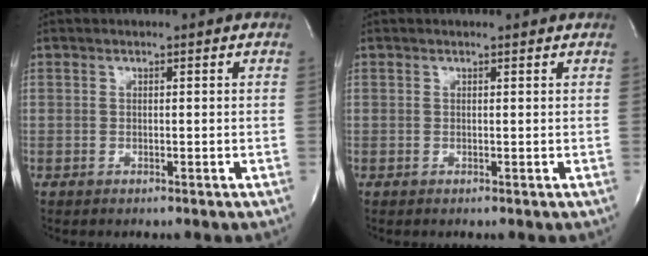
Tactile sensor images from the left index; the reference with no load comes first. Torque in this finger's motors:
{"motor_torque": [-0.09, 0.09, -0.08, -0.01]}